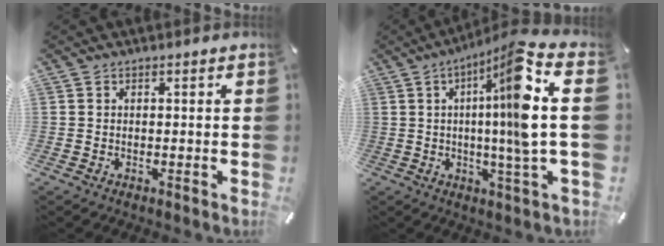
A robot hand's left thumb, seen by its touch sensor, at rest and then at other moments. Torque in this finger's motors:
{"motor_torque": [0.52, 0.56, 1.11, 0.50, 0.29]}